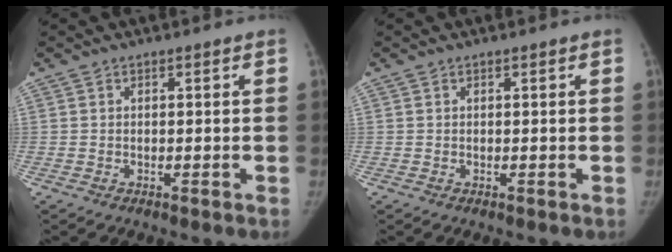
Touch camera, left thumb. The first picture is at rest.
{"total": 0.0}